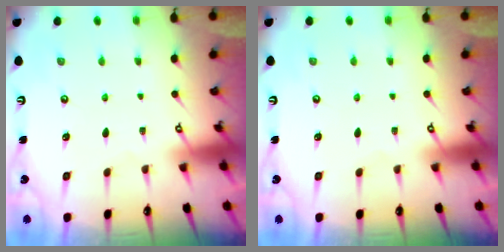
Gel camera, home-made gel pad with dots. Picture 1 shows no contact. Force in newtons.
{"total": 0.0}